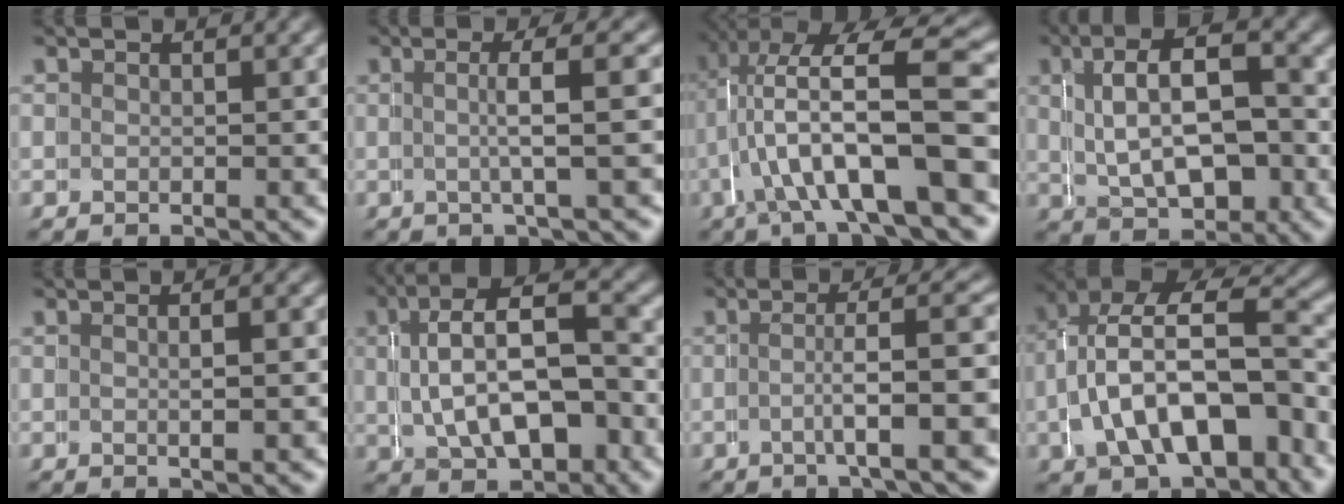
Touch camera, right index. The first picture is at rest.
{"total": 2.9, "force": [0.4, -1.7, 2.3], "torque": [-0.028, 0.007, 0.008]}
{"total": 8.4, "force": [-0.3, 2.5, 8.0], "torque": [-0.136, -0.004, 0.003]}
{"total": 6.2, "force": [1.4, 3.2, 5.2], "torque": [-0.063, 0.007, 0.020]}
{"total": 1.6, "force": [0.1, -0.8, 1.4], "torque": [-0.015, 0.003, 0.003]}
{"total": 6.1, "force": [0.3, 2.8, 5.4], "torque": [-0.087, -0.006, 0.014]}
{"total": 4.7, "force": [-1.0, -0.4, 4.6], "torque": [-0.058, 0.002, -0.009]}
{"total": 8.5, "force": [-1.6, 4.9, 6.7], "torque": [-0.129, -0.022, -0.016]}